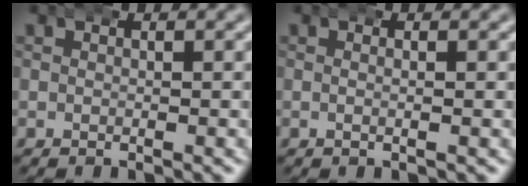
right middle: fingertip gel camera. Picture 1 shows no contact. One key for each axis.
{"total": 1.2, "fx": -0.1, "fy": 0.1, "fz": 1.2, "tx": -0.019, "ty": 0.004, "tz": -0.006}